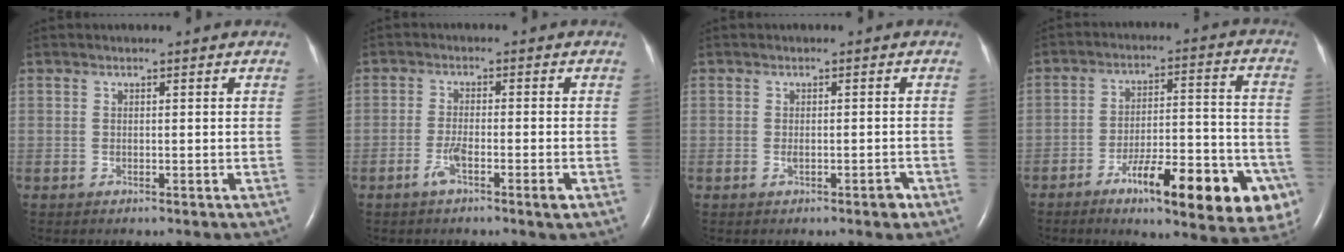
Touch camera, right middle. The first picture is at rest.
{"total": 4.2, "force": [-2.2, 0.2, 3.5], "torque": [-0.071, -0.005, -0.043]}
{"total": 2.2, "force": [-1.1, 0.5, 1.8], "torque": [-0.027, 0.000, -0.014]}
{"total": 19.0, "force": [-9.5, 4.1, 16.0], "torque": [-0.160, 0.014, -0.127]}